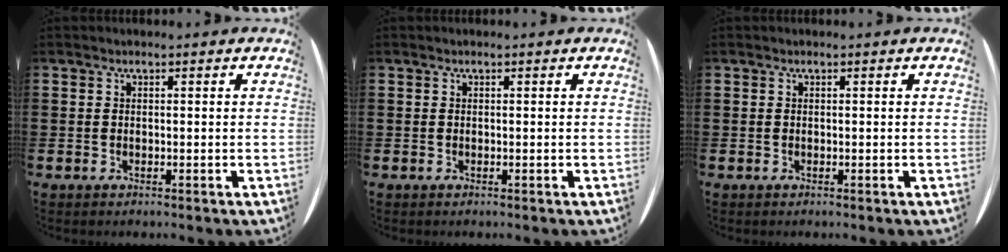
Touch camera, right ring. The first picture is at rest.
{"total": 0.0}
{"total": 0.0}